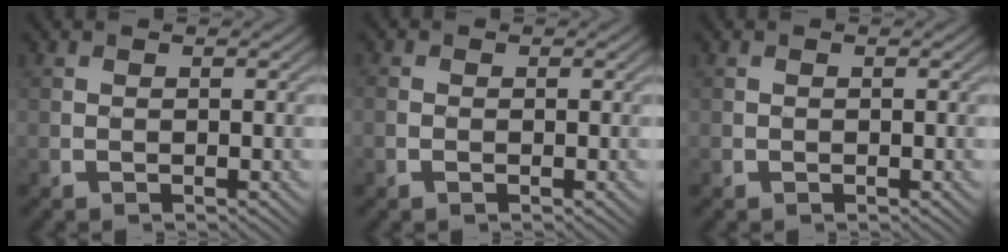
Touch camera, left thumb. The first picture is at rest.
{"total": 1.3, "force": [-0.5, 1.0, 0.8], "torque": [-0.020, -0.002, -0.011]}
{"total": 0.0}